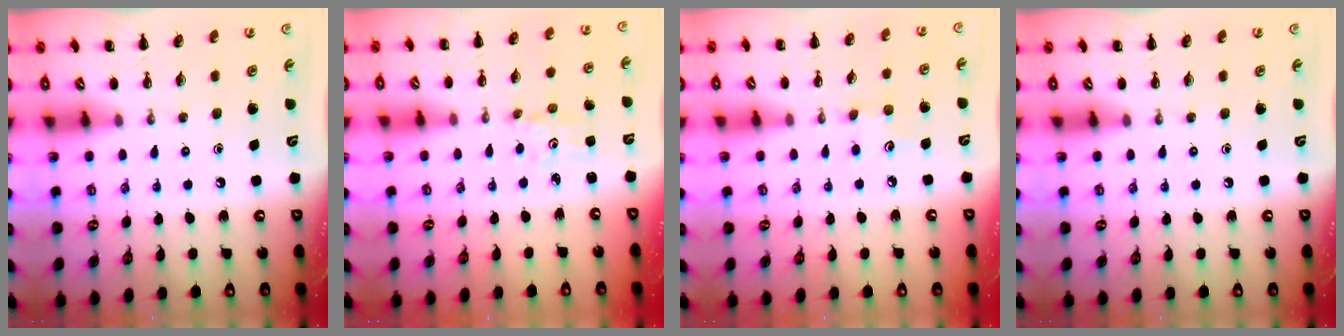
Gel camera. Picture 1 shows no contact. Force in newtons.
{"total": 2.0, "press": 1.9, "slide": 0.7}
{"total": 7.1, "press": 6.9, "slide": 1.6}
{"total": 0.0}